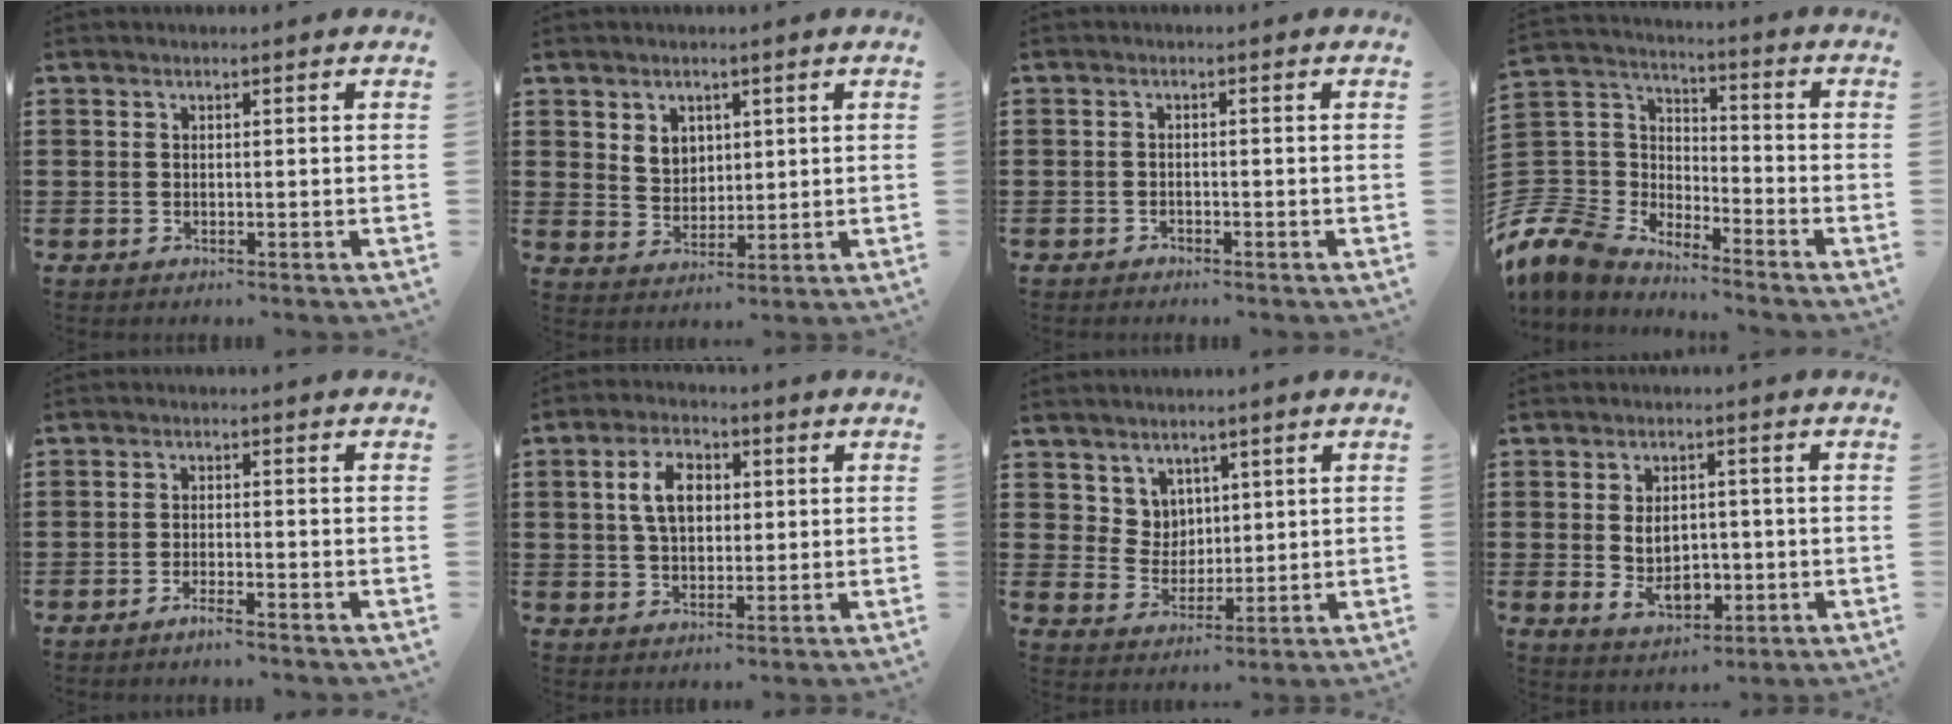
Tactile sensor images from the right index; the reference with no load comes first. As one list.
[{"total": 4.0, "force": [2.2, 3.1, 1.0], "torque": [-0.025, 0.008, 0.039]}, {"total": 0.8, "force": [-0.8, 0.3, 0.0], "torque": [-0.003, 0.002, -0.017]}, {"total": 7.6, "force": [-6.1, 4.4, 1.1], "torque": [-0.085, -0.013, -0.131]}, {"total": 1.8, "force": [-1.6, -0.1, 0.8], "torque": [-0.014, -0.002, -0.029]}, {"total": 6.4, "force": [1.1, 3.9, 5.0], "torque": [-0.109, 0.010, 0.012]}, {"total": 4.7, "force": [2.9, 3.7, 0.2], "torque": [-0.027, 0.007, 0.056]}, {"total": 6.2, "force": [-0.6, 4.0, 4.7], "torque": [-0.073, -0.002, -0.018]}]